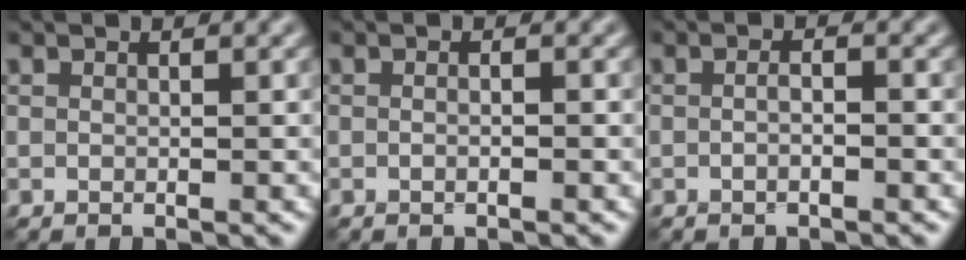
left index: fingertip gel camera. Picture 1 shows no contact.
{"total": 1.2, "force": [0.0, 0.6, 1.0], "torque": [0.006, -0.006, -0.013]}
{"total": 1.3, "force": [-0.3, 0.4, 1.2], "torque": [-0.001, -0.004, -0.011]}